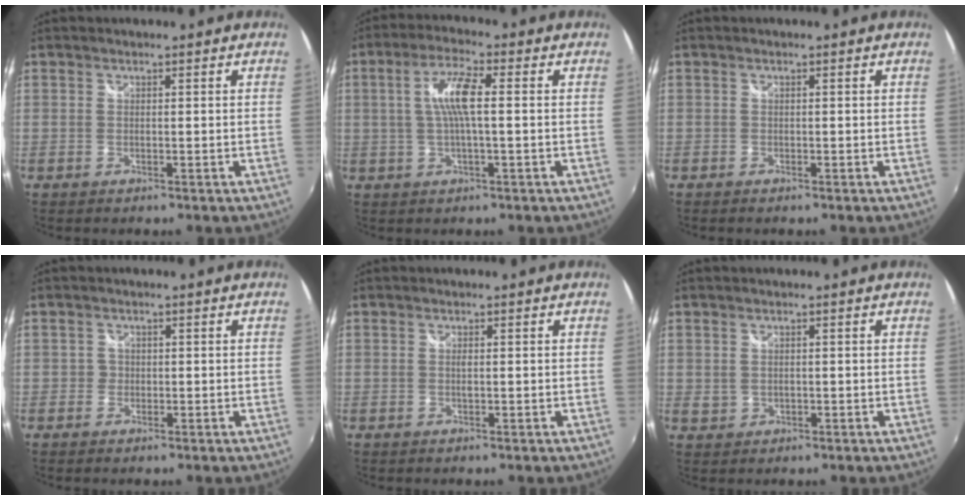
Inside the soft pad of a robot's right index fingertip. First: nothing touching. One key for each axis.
{"total": 7.1, "fx": 0.5, "fy": 1.0, "fz": 7.0, "tx": -0.136, "ty": 0.007, "tz": 0.011}
{"total": 0.6, "fx": -0.5, "fy": 0.3, "fz": 0.2, "tx": -0.005, "ty": -0.003, "tz": -0.011}
{"total": 1.3, "fx": -0.6, "fy": 1.2, "fz": 0.0, "tx": 0.000, "ty": 0.001, "tz": -0.012}
{"total": 0.7, "fx": 0.0, "fy": 0.1, "fz": 0.7, "tx": -0.014, "ty": 0.000, "tz": -0.001}
{"total": 2.0, "fx": 0.2, "fy": 1.7, "fz": 1.0, "tx": -0.019, "ty": -0.001, "tz": 0.006}